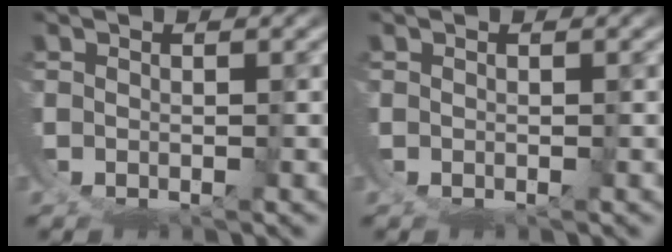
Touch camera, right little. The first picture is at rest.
{"total": 0.0}